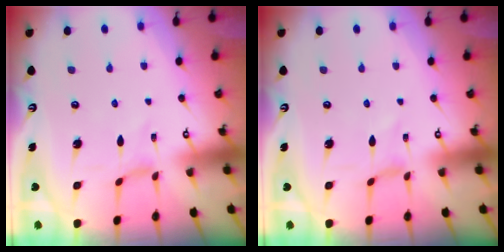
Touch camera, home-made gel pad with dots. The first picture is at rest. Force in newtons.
{"total": 0.0}